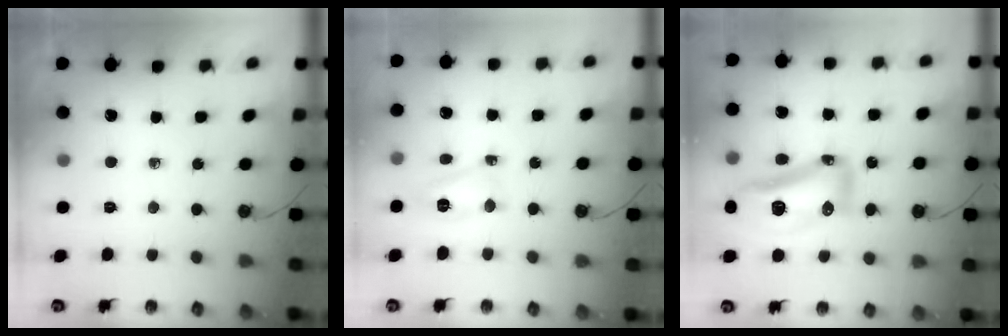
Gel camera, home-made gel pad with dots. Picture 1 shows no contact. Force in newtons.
{"total": 7.0, "press": 7.0, "slide": 0.4}
{"total": 23.9, "press": 19.7, "slide": 13.5}